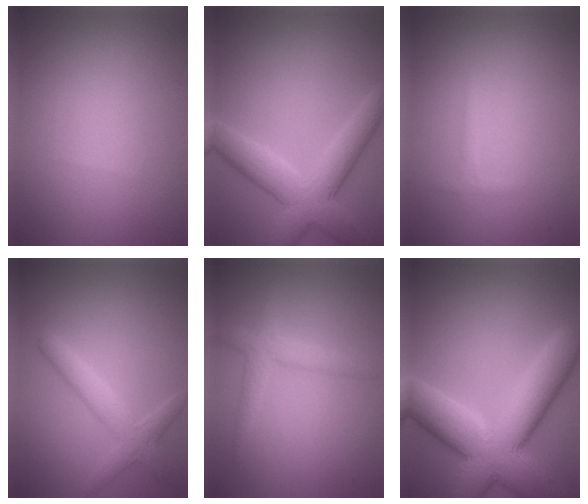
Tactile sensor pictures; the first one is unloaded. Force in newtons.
{"total": 6.2, "press": 6.2, "slide": 0.5}
{"total": 0.7, "press": 0.7, "slide": 0.1}
{"total": 1.9, "press": 1.9, "slide": 0.2}
{"total": 2.5, "press": 2.5, "slide": 0.1}
{"total": 10.9, "press": 10.9, "slide": 0.8}